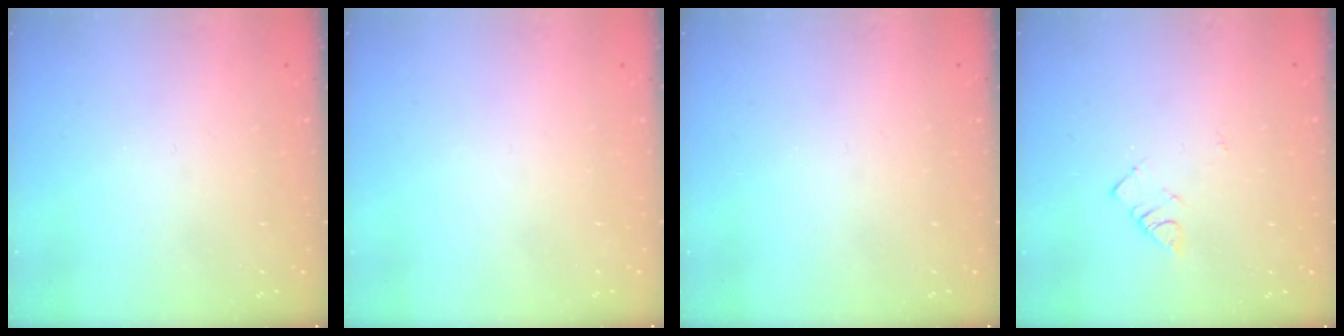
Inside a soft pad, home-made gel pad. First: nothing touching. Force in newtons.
{"total": 1.5, "press": 1.5, "slide": 0.1}
{"total": 0.0}
{"total": 2.9, "press": 2.9, "slide": 0.5}